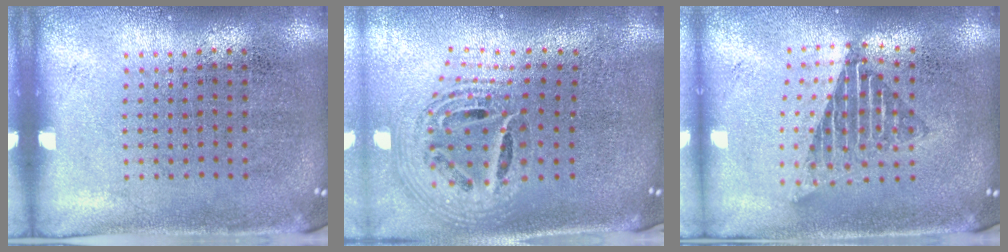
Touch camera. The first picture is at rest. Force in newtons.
{"total": 2.1, "press": 1.7, "slide": 1.4}
{"total": 1.6, "press": 1.4, "slide": 0.9}